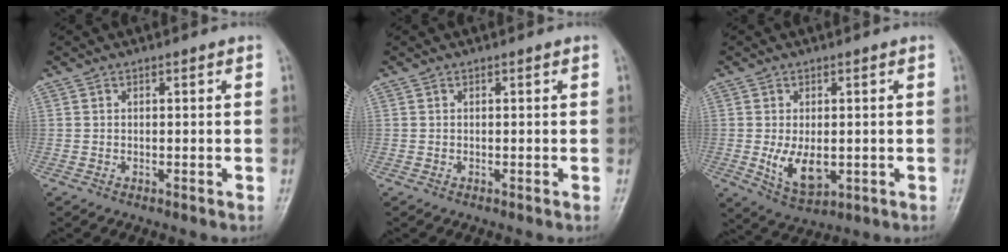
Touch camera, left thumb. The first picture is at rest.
{"total": 0.0}
{"total": 7.2, "force": [-0.8, 4.2, 5.8], "torque": [-0.091, -0.016, -0.001]}